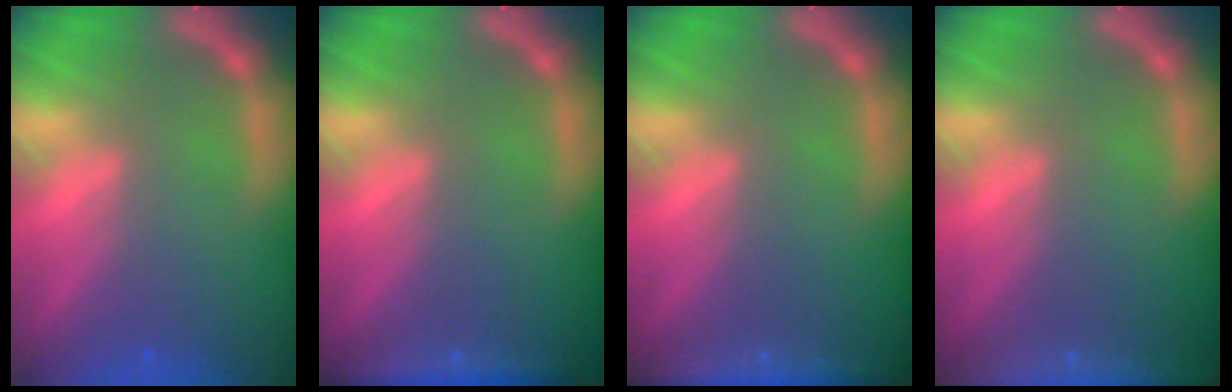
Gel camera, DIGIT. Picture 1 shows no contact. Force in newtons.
{"total": 3.0}
{"total": 4.5}
{"total": 7.5}